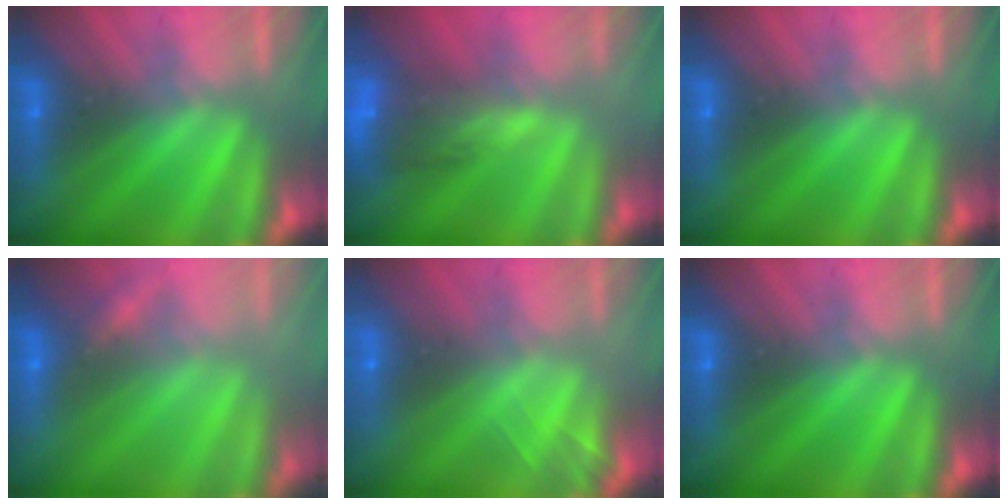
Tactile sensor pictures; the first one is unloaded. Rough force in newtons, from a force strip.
{"total": 8.7}
{"total": 0.0}
{"total": 2.4}
{"total": 2.1}
{"total": 0.0}